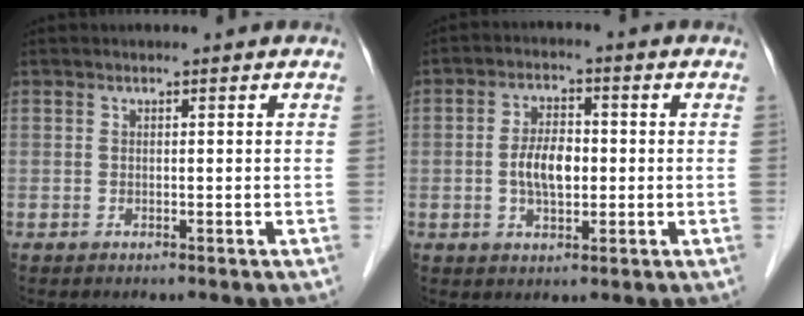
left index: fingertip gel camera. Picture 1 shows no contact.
{"total": 5.7, "force": [-0.8, 2.7, 4.9], "torque": [-0.101, 0.001, -0.013]}